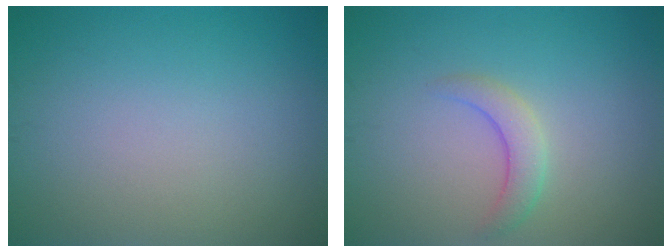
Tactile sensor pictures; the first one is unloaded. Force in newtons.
{"total": 2.2, "press": 2.2, "slide": 0.2}